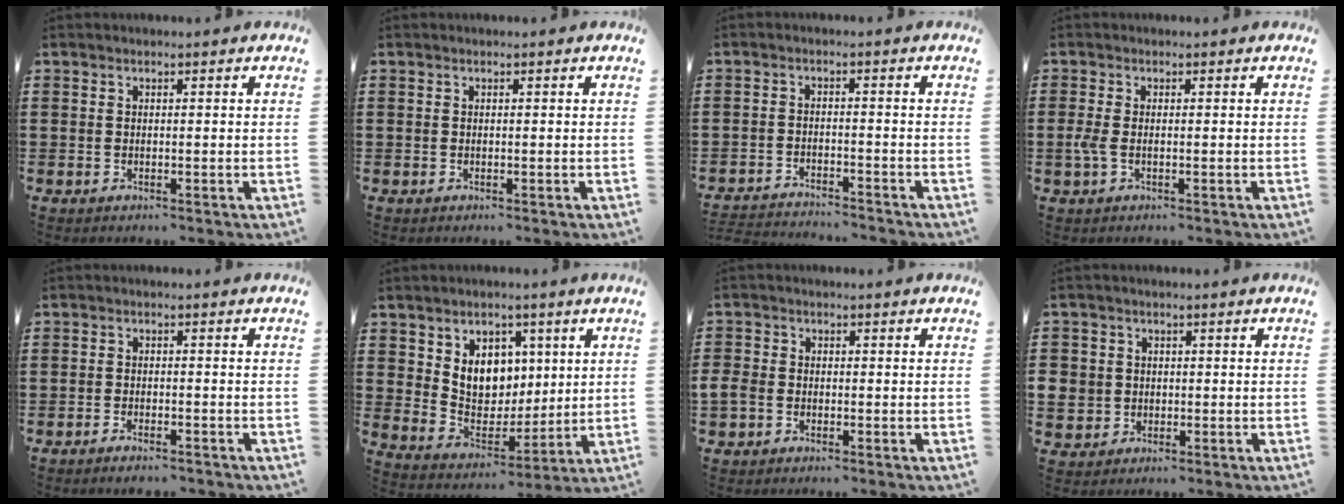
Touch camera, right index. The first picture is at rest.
{"total": 0.0}
{"total": 3.1, "force": [-3.1, -0.2, -0.1], "torque": [-0.004, -0.003, -0.066]}
{"total": 2.4, "force": [-0.7, 0.9, 2.1], "torque": [-0.059, -0.007, -0.018]}
{"total": 1.7, "force": [-1.6, -0.1, 0.4], "torque": [-0.010, -0.001, -0.031]}
{"total": 8.0, "force": [3.2, 6.7, 3.1], "torque": [-0.070, -0.011, 0.060]}
{"total": 2.1, "force": [-1.3, 1.4, 0.9], "torque": [-0.033, -0.004, -0.030]}
{"total": 2.9, "force": [-0.6, 2.8, 0.4], "torque": [-0.028, 0.003, -0.018]}